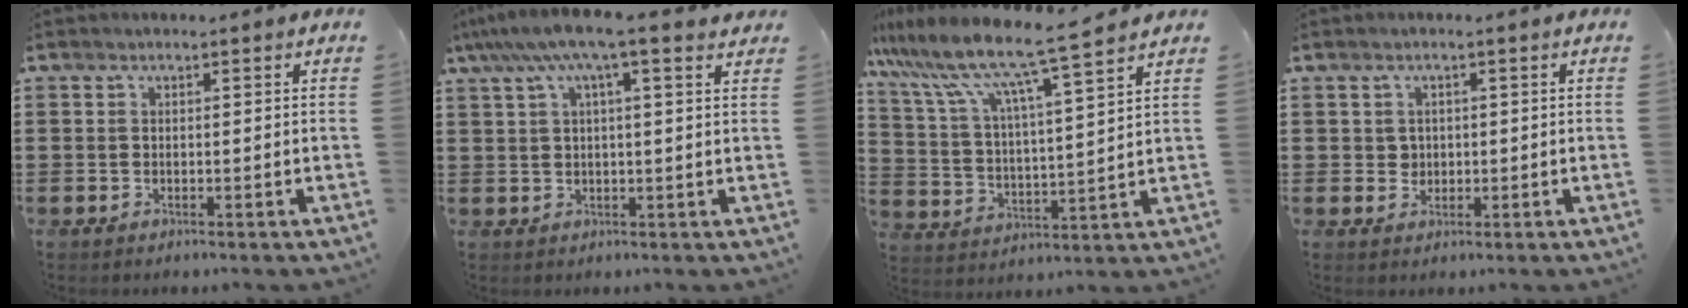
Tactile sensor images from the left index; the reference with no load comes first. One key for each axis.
{"total": 6.7, "fx": 4.1, "fy": 0.5, "fz": 5.3, "tx": -0.114, "ty": -0.005, "tz": 0.068}
{"total": 9.4, "fx": 8.1, "fy": -0.4, "fz": 4.8, "tx": -0.127, "ty": -0.054, "tz": 0.131}
{"total": 1.6, "fx": 0.3, "fy": 1.5, "fz": 0.4, "tx": -0.014, "ty": 0.009, "tz": 0.004}